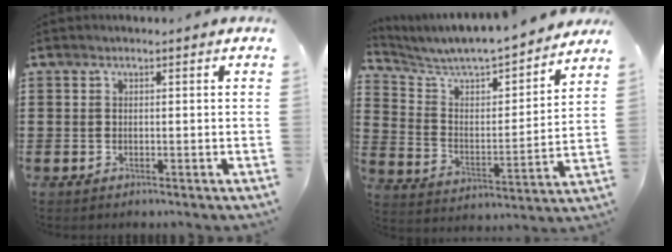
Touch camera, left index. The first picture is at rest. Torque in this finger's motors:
{"motor_torque": [0.81, 0.77, 0.43, 0.14]}